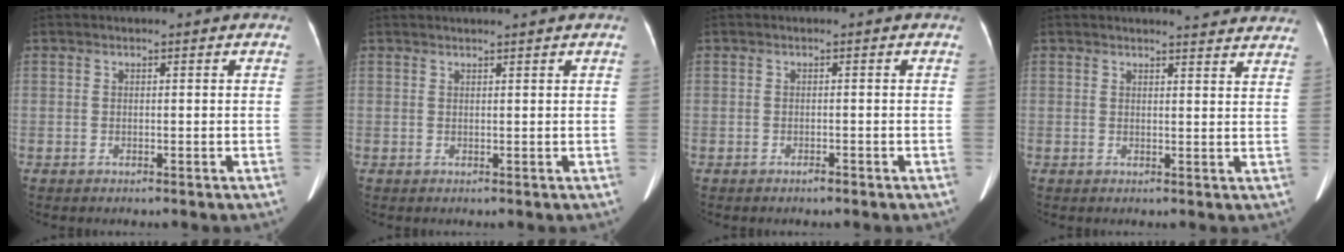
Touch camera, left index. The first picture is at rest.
{"total": 2.4, "force": [2.1, -0.5, 0.9], "torque": [-0.010, 0.016, 0.034]}
{"total": 0.8, "force": [-0.7, 0.1, 0.3], "torque": [-0.008, -0.005, -0.009]}
{"total": 9.6, "force": [9.3, 0.8, 2.3], "torque": [-0.016, -0.021, 0.084]}